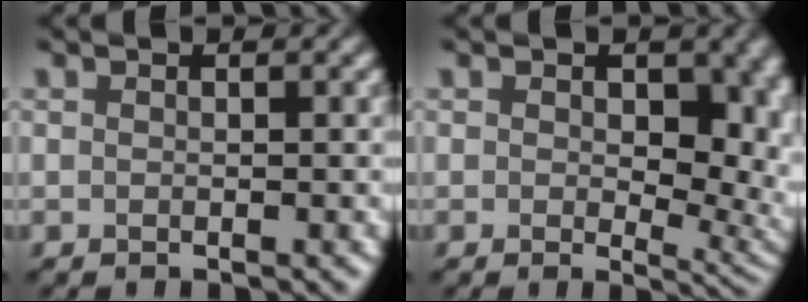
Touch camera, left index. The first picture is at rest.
{"total": 8.8, "force": [0.9, 5.5, 6.8], "torque": [-0.073, -0.015, 0.023]}